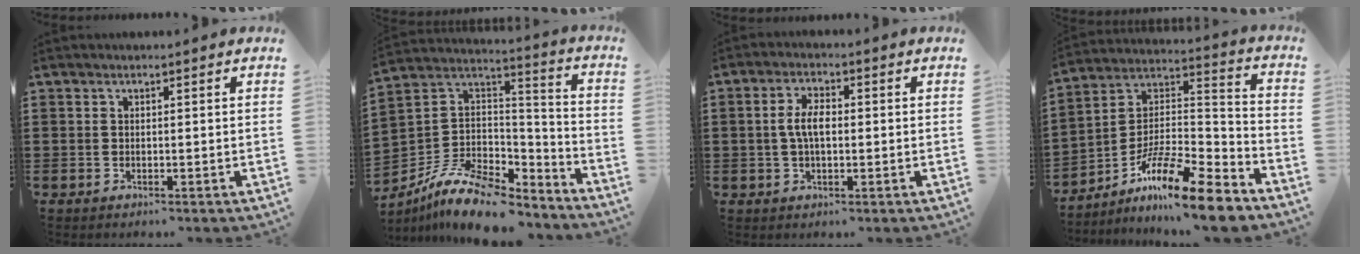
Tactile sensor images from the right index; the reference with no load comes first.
{"total": 12.0, "force": [-8.7, 5.3, 6.4], "torque": [-0.138, 0.021, -0.163]}
{"total": 4.5, "force": [0.0, 2.1, 4.0], "torque": [-0.085, 0.004, -0.004]}
{"total": 13.4, "force": [-10.0, 2.2, 8.7], "torque": [-0.155, 0.020, -0.188]}